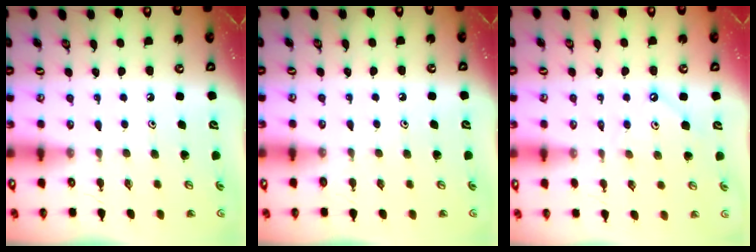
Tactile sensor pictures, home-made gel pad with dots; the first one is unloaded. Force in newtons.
{"total": 2.8, "press": 2.8, "slide": 0.3}
{"total": 1.7, "press": 1.6, "slide": 0.3}